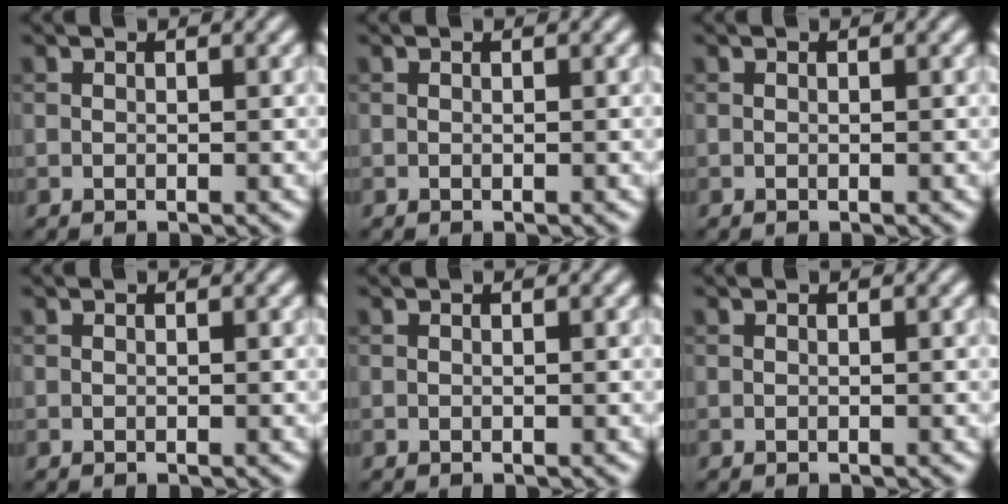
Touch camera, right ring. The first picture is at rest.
{"total": 0.0}
{"total": 0.0}
{"total": 0.0}
{"total": 0.0}
{"total": 0.0}